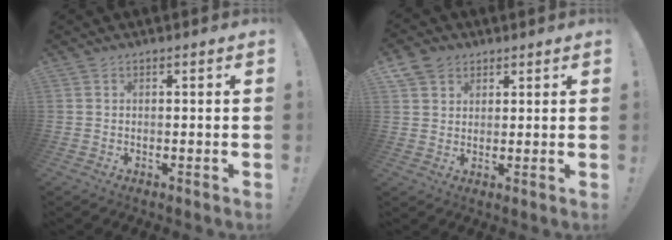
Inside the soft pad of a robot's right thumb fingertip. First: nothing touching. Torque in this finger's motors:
{"motor_torque": [0.35, 1.20, 0.18, 0.04, 0.11]}